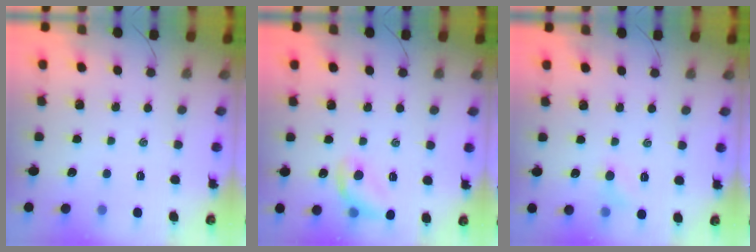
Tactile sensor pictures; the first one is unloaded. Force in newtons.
{"total": 10.9, "press": 10.7, "slide": 2.1}
{"total": 5.4, "press": 5.1, "slide": 1.5}